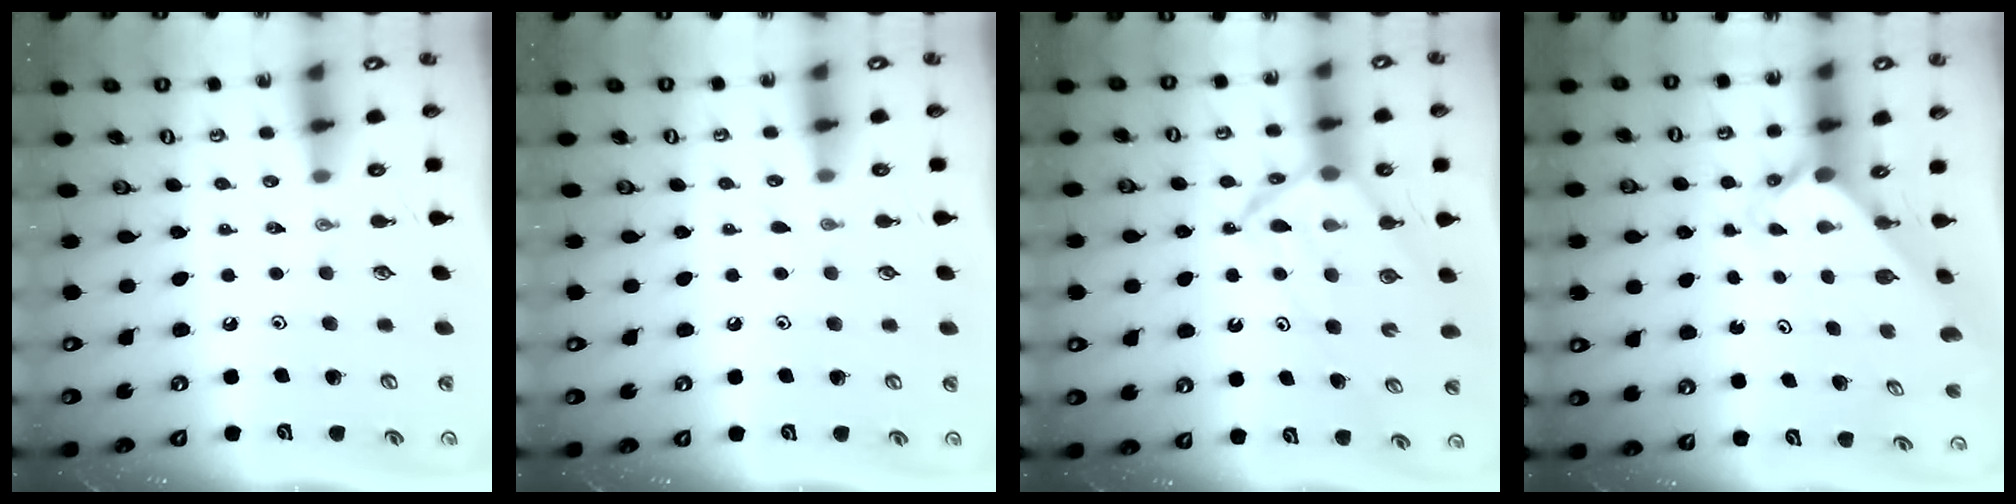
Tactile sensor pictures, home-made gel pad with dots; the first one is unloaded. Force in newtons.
{"total": 3.7, "press": 3.7, "slide": 0.5}
{"total": 11.8, "press": 11.8, "slide": 1.2}
{"total": 2.7, "press": 2.6, "slide": 0.3}